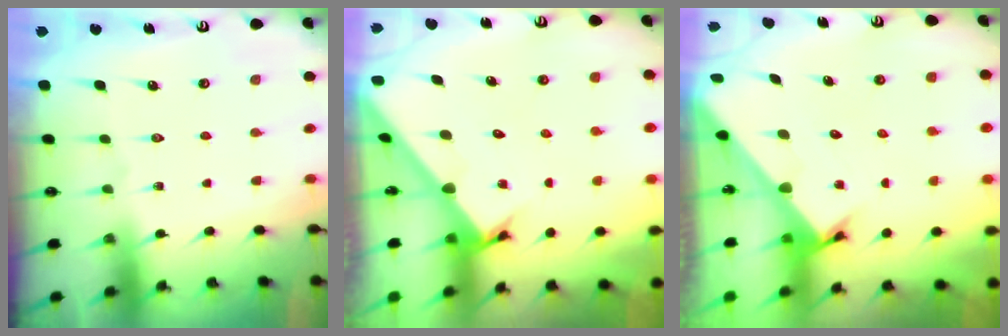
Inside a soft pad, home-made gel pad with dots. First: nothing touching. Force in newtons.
{"total": 2.4, "press": 2.4, "slide": 0.2}
{"total": 2.5, "press": 2.5, "slide": 0.3}